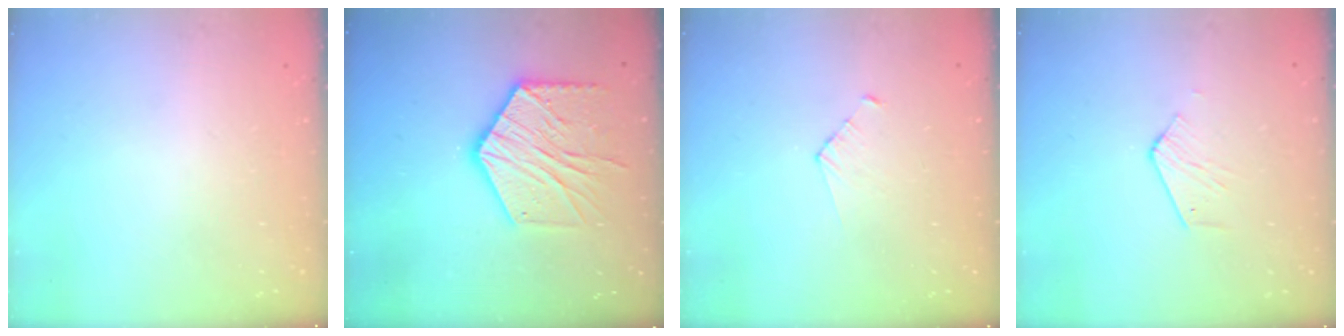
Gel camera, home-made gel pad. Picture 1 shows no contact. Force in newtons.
{"total": 17.6, "press": 17.6, "slide": 1.1}
{"total": 2.8, "press": 2.8, "slide": 0.2}
{"total": 3.1, "press": 3.1, "slide": 0.2}